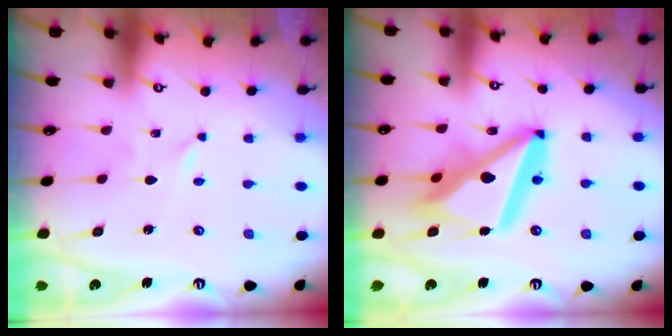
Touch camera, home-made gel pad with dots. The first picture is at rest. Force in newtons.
{"total": 20.0, "press": 19.9, "slide": 2.5}